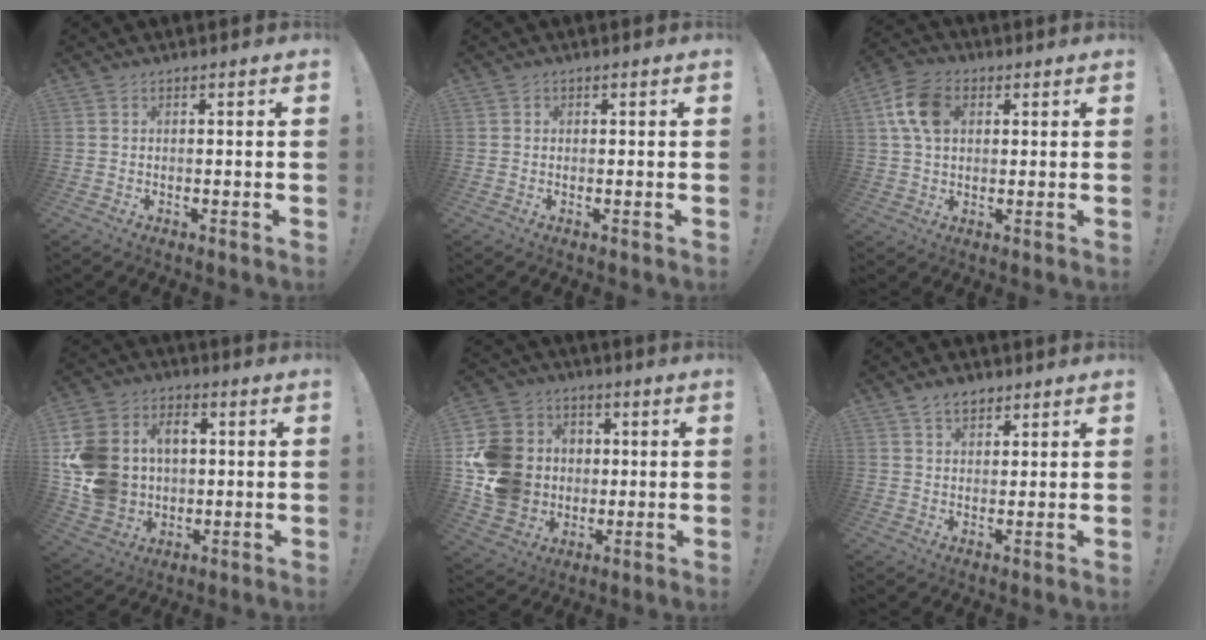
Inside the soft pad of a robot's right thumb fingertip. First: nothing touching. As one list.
[{"total": 0.6, "force": [0.1, 0.6, 0.1], "torque": [0.004, -0.001, 0.001]}, {"total": 10.8, "force": [2.8, 7.5, 7.2], "torque": [-0.139, 0.013, 0.058]}, {"total": 18.1, "force": [2.2, 15.1, 9.7], "torque": [-0.189, 0.007, 0.054]}, {"total": 18.1, "force": [0.6, 16.5, 7.3], "torque": [-0.126, 0.014, 0.046]}, {"total": 5.2, "force": [3.5, 3.2, 2.2], "torque": [-0.035, -0.013, 0.065]}]